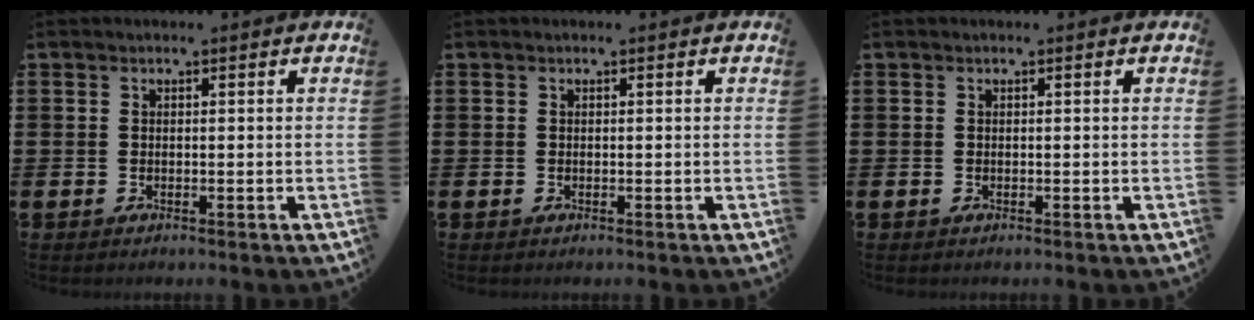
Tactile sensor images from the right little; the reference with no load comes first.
{"total": 0.0}
{"total": 0.0}